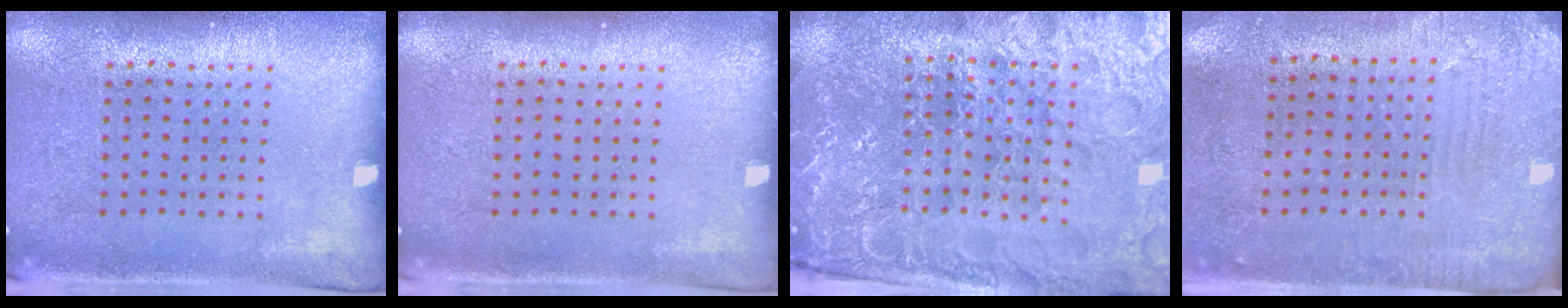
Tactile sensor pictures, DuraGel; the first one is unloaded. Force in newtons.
{"total": 0.0}
{"total": 4.9, "press": 4.7, "slide": 1.4}
{"total": 2.9, "press": 2.4, "slide": 1.6}